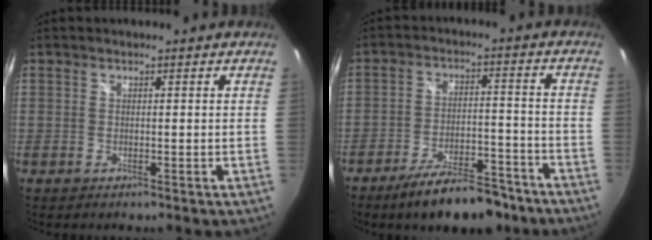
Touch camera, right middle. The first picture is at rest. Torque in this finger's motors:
{"motor_torque": [1.00, -1.13, 0.41, 0.14]}